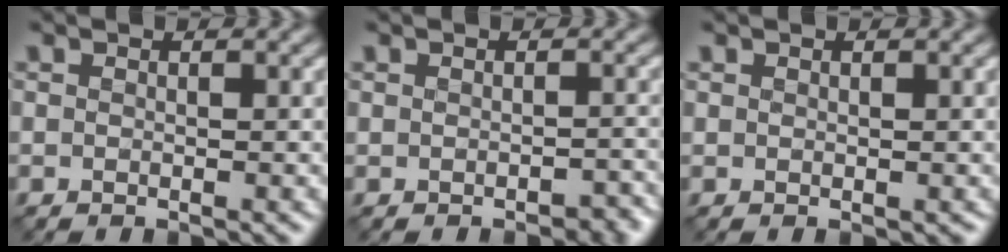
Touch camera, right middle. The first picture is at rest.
{"total": 1.4, "force": [-0.7, 0.9, 0.8], "torque": [-0.010, -0.004, -0.009]}
{"total": 0.5, "force": [0.3, 0.4, 0.2], "torque": [0.001, 0.002, 0.002]}